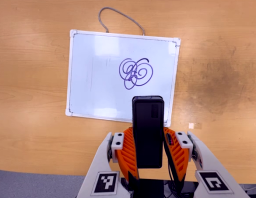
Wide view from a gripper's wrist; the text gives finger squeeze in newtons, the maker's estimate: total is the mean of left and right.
{"total": 4.4, "left": 3.3, "right": 5.5}